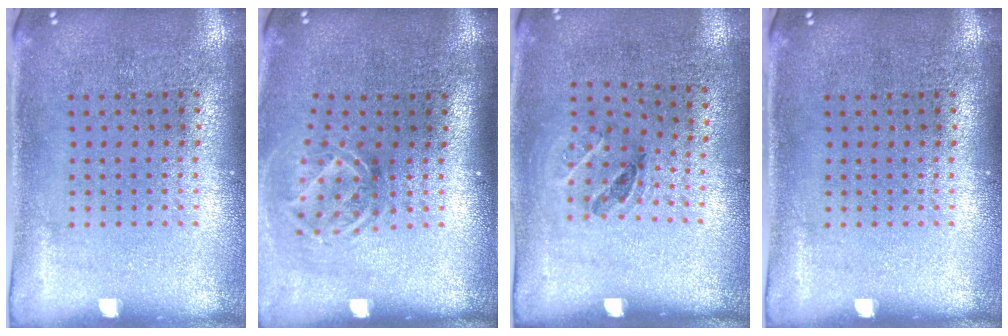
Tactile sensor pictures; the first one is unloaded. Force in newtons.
{"total": 1.8, "press": 1.3, "slide": 1.3}
{"total": 1.2, "press": 0.7, "slide": 1.0}
{"total": 0.0}